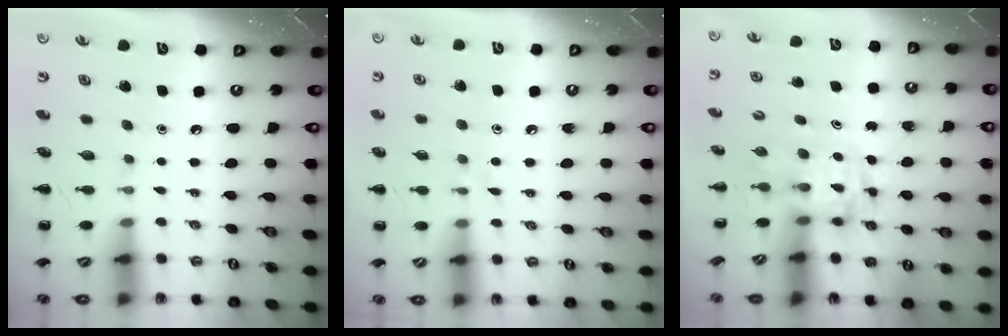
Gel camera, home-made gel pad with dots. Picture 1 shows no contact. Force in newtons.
{"total": 4.3, "press": 3.8, "slide": 1.9}
{"total": 2.8, "press": 2.8, "slide": 0.5}